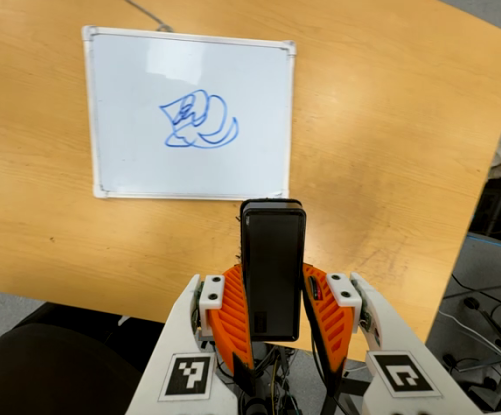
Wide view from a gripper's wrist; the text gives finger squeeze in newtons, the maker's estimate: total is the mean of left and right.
{"total": 5.5, "left": 4.0, "right": 6.9}